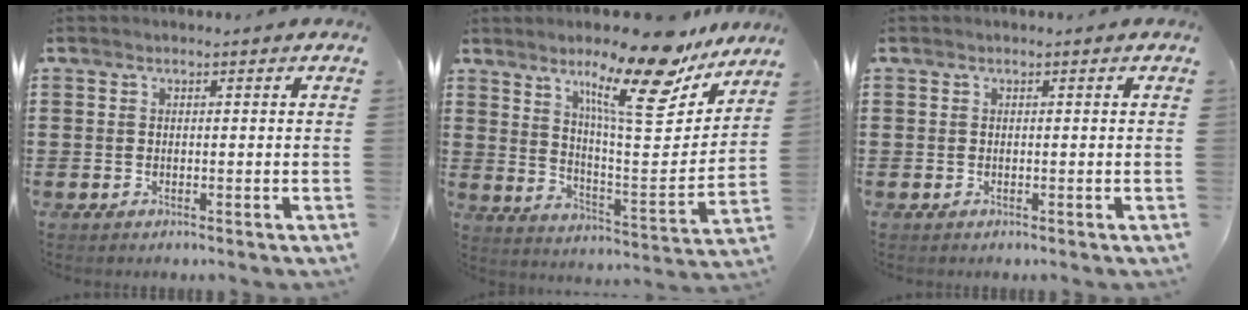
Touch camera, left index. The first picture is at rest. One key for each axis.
{"total": 14.6, "fx": 11.0, "fy": 3.0, "fz": 9.1, "tx": -0.159, "ty": -0.062, "tz": 0.180}
{"total": 0.0}